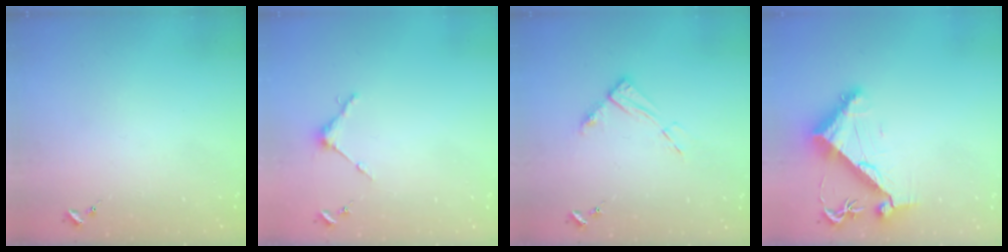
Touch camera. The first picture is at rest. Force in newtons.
{"total": 4.0, "press": 4.0, "slide": 0.4}
{"total": 8.7, "press": 8.6, "slide": 0.9}
{"total": 9.3, "press": 9.2, "slide": 1.5}